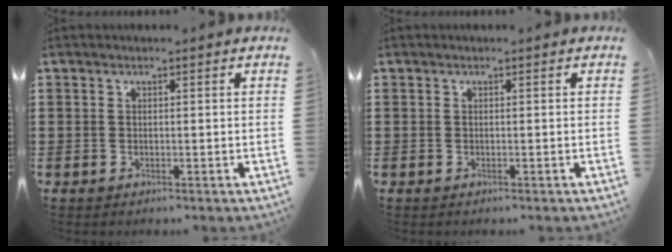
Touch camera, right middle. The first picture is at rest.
{"total": 0.0}